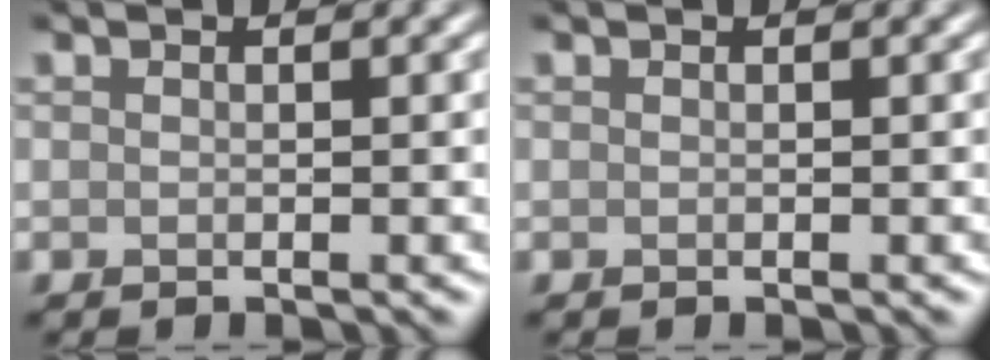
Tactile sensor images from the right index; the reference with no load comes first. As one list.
[{"total": 0.0}]